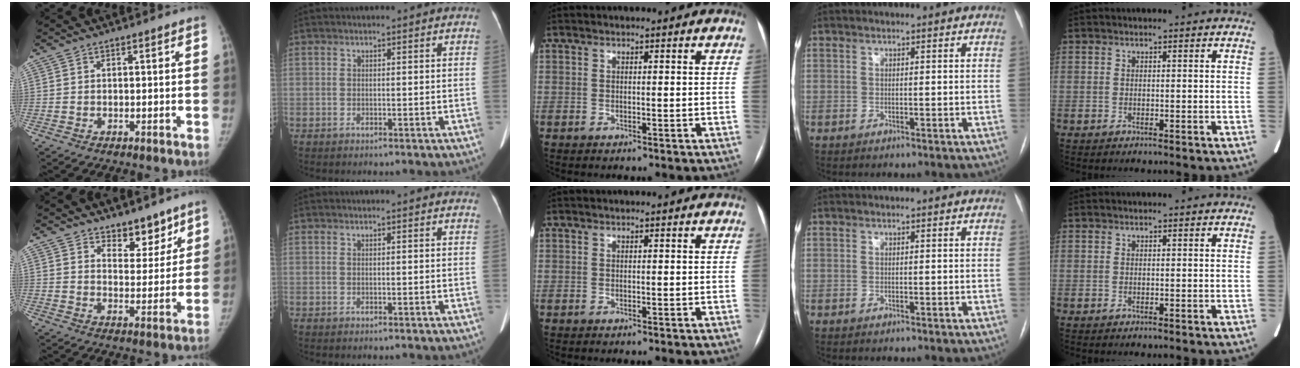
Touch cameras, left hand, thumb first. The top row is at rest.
{"thumb": {"total": 7.4, "force": [5.8, 3.8, 2.7], "torque": [0.000, -0.041, 0.090]}, "index": {"total": 1.1, "force": [1.1, 0.2, 0.2], "torque": [-0.009, -0.009, 0.002]}}